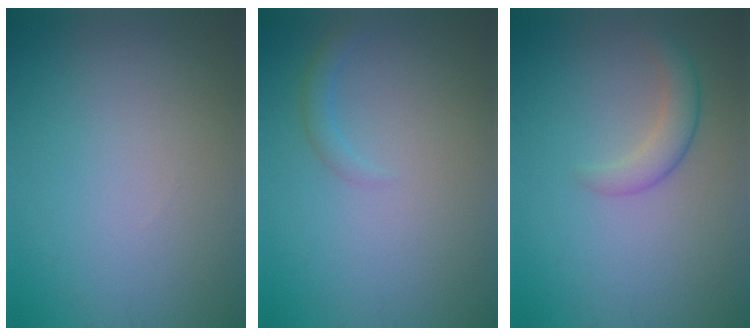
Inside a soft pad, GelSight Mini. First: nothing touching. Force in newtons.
{"total": 1.1, "press": 1.1, "slide": 0.1}
{"total": 2.3, "press": 2.3, "slide": 0.1}